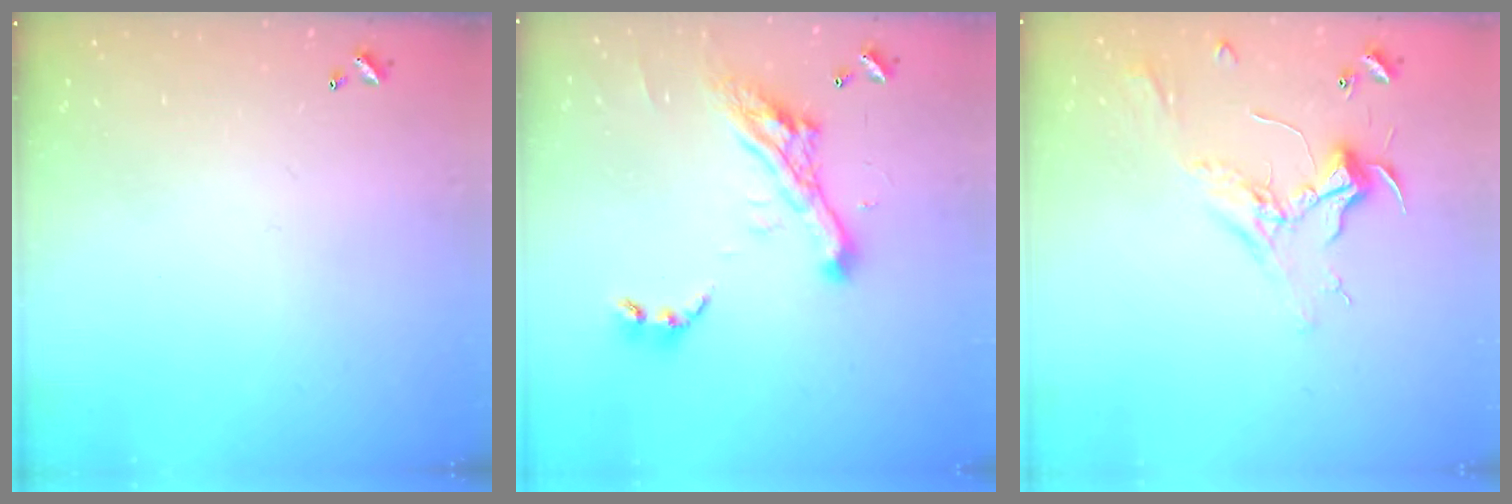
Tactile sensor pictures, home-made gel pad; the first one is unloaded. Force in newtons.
{"total": 11.6, "press": 11.5, "slide": 1.7}
{"total": 2.3, "press": 2.2, "slide": 0.9}